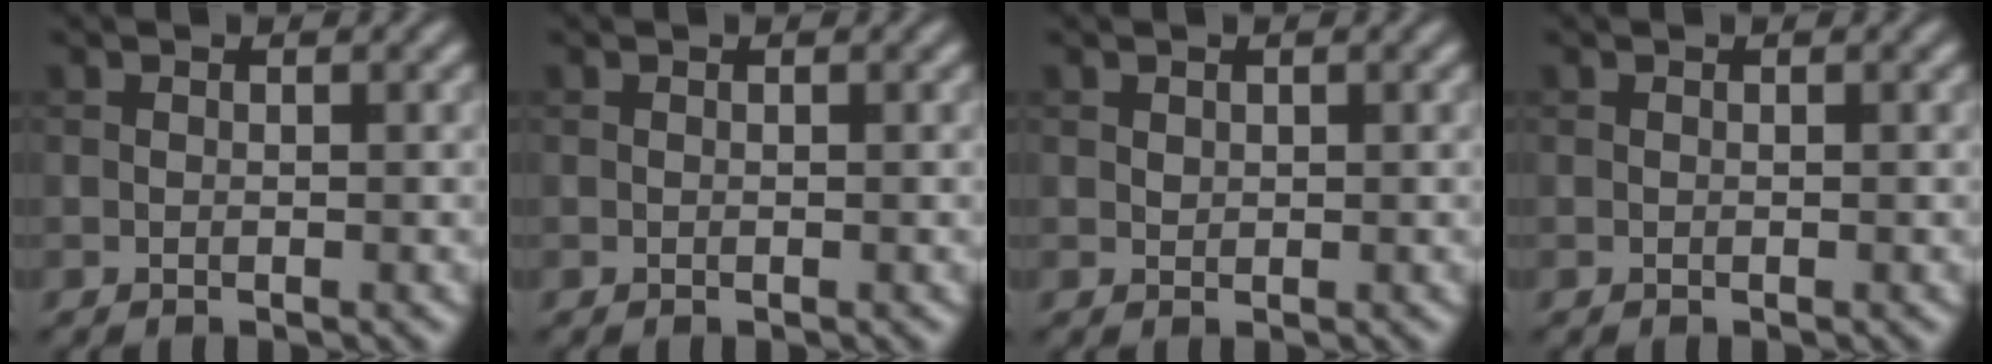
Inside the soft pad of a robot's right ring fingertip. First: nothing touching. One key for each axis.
{"total": 0.0}
{"total": 0.6, "fx": 0.4, "fy": 0.4, "fz": 0.1, "tx": -0.002, "ty": -0.002, "tz": 0.009}
{"total": 0.0}